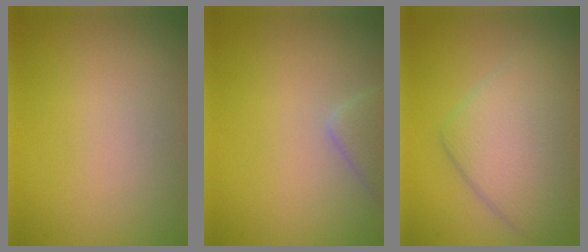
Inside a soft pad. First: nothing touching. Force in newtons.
{"total": 2.1, "press": 2.1, "slide": 0.2}
{"total": 6.2, "press": 6.1, "slide": 0.5}